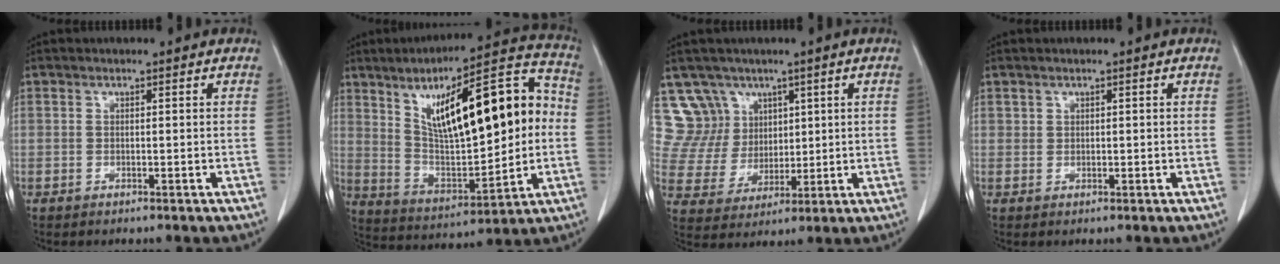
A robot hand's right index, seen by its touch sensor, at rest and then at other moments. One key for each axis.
{"total": 22.5, "fx": 4.2, "fy": 6.4, "fz": 21.2, "tx": -0.336, "ty": 0.038, "tz": 0.073}
{"total": 8.9, "fx": 5.5, "fy": 7.0, "fz": -0.1, "tx": -0.002, "ty": 0.026, "tz": 0.120}
{"total": 0.8, "fx": 0.5, "fy": 0.6, "fz": 0.1, "tx": 0.009, "ty": -0.001, "tz": 0.006}